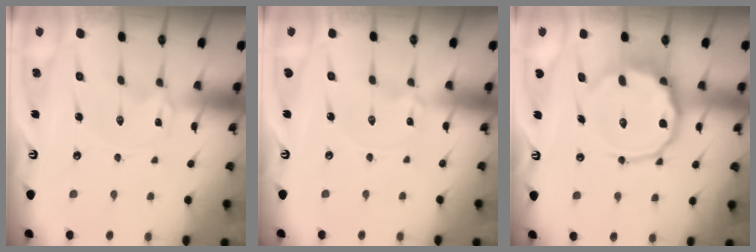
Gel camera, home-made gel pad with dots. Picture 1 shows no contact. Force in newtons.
{"total": 0.0}
{"total": 14.2, "press": 14.0, "slide": 2.5}